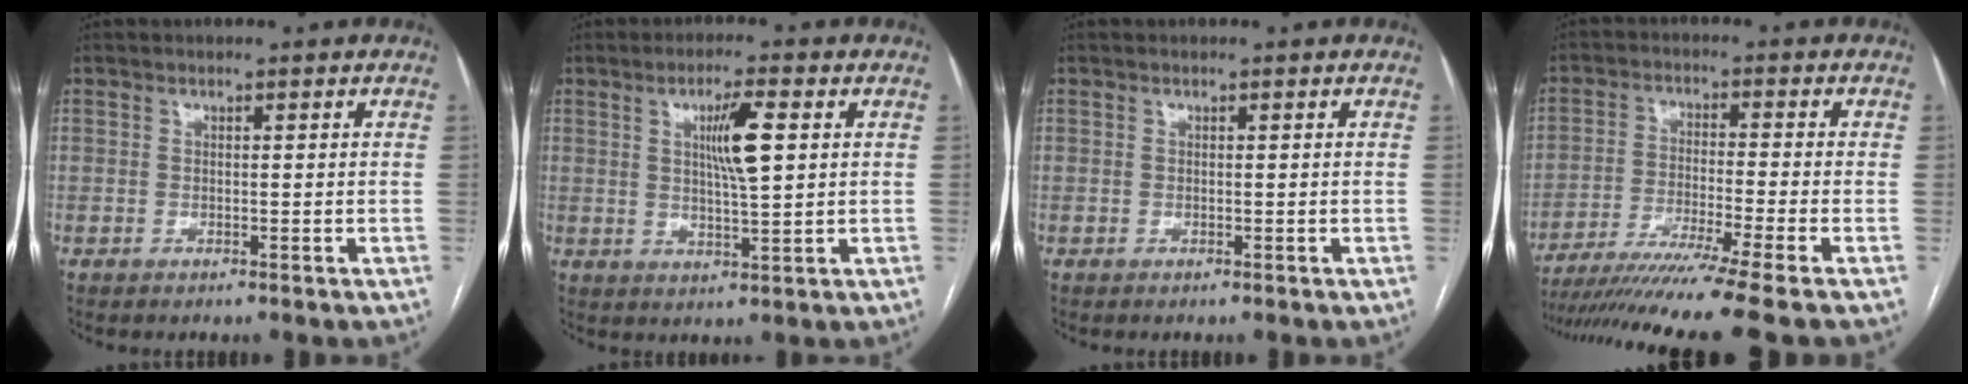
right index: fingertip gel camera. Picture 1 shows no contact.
{"total": 6.7, "force": [1.7, 0.5, 6.4], "torque": [-0.113, 0.000, 0.030]}
{"total": 0.0}
{"total": 15.1, "force": [-12.6, -2.9, 7.8], "torque": [-0.124, -0.040, -0.204]}